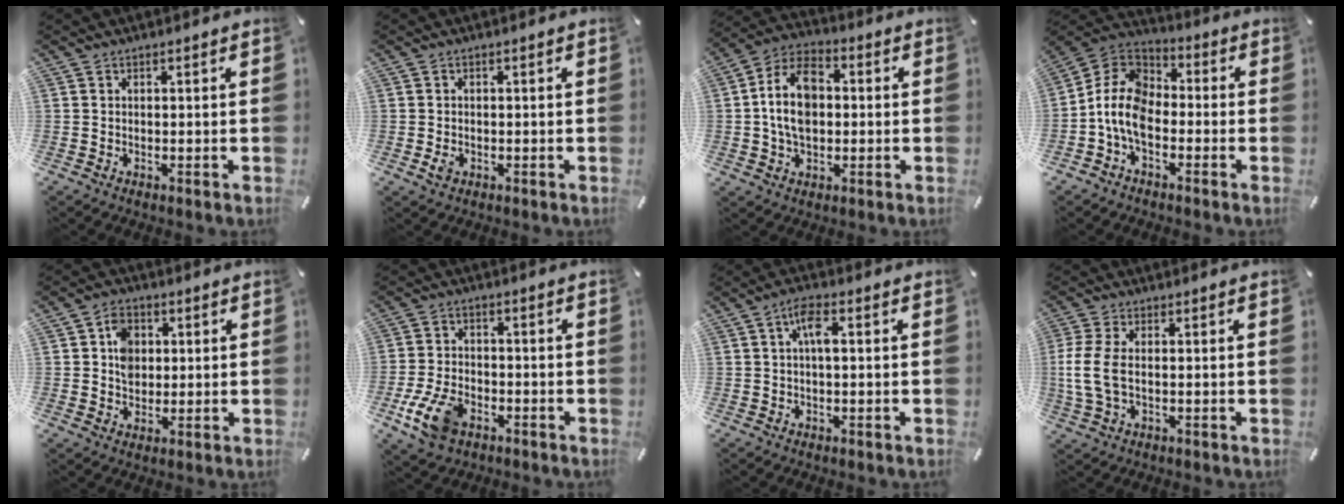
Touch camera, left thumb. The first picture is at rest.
{"total": 1.9, "force": [-0.6, 1.4, 1.1], "torque": [-0.019, 0.002, -0.009]}
{"total": 12.3, "force": [0.1, 8.6, 8.8], "torque": [-0.184, 0.016, 0.001]}
{"total": 10.3, "force": [-4.8, 6.6, 6.4], "torque": [-0.159, 0.007, -0.100]}
{"total": 6.0, "force": [0.9, 5.2, 3.0], "torque": [-0.042, 0.003, 0.014]}
{"total": 9.7, "force": [-4.6, 6.1, 6.0], "torque": [-0.132, 0.014, -0.083]}
{"total": 4.6, "force": [0.5, 1.7, 4.2], "torque": [-0.075, 0.009, 0.004]}
{"total": 8.0, "force": [0.0, 4.0, 6.9], "torque": [-0.152, -0.004, 0.000]}